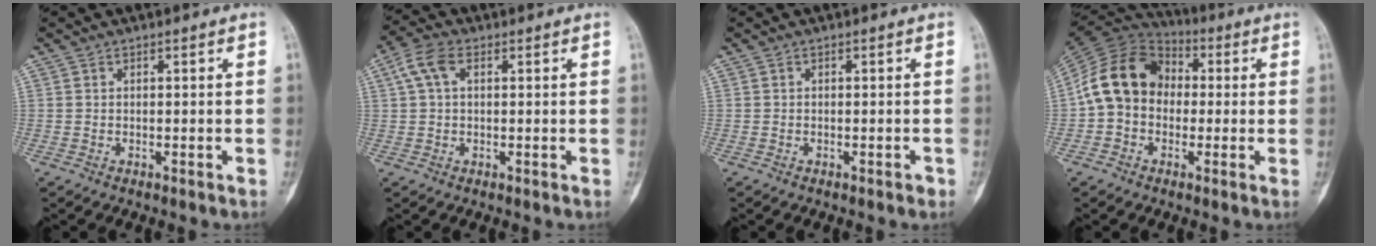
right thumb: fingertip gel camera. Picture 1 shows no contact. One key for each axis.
{"total": 5.1, "fx": 1.7, "fy": 2.8, "fz": 3.9, "tx": -0.090, "ty": 0.018, "tz": 0.031}
{"total": 0.7, "fx": -0.5, "fy": 0.3, "fz": 0.4, "tx": -0.004, "ty": 0.000, "tz": -0.008}
{"total": 13.1, "fx": 0.0, "fy": 10.6, "fz": 7.7, "tx": -0.126, "ty": 0.034, "tz": -0.015}